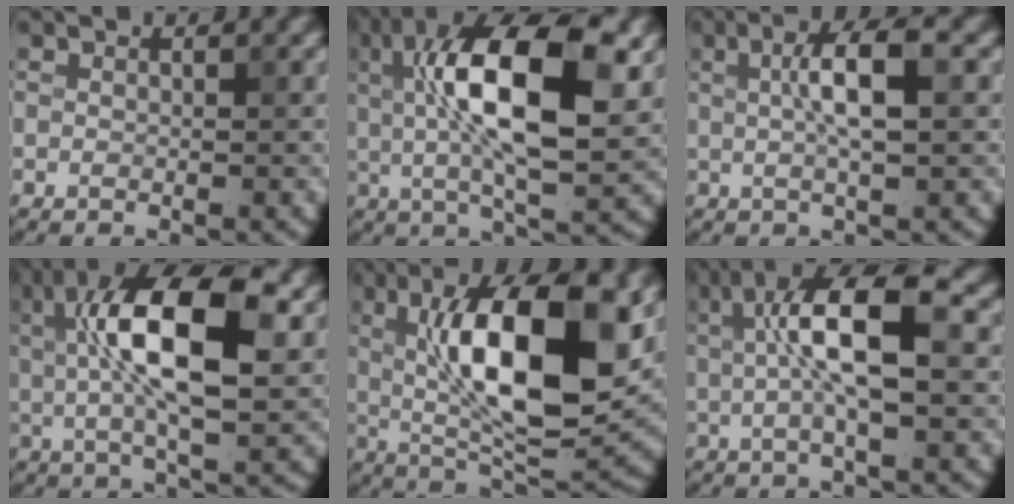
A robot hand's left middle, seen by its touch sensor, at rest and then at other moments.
{"total": 12.2, "force": [2.6, 4.3, 11.1], "torque": [-0.177, 0.012, 0.040]}
{"total": 4.6, "force": [0.9, 1.0, 4.3], "torque": [-0.074, 0.010, 0.011]}
{"total": 11.0, "force": [2.4, 3.9, 10.0], "torque": [-0.164, 0.014, 0.036]}
{"total": 12.8, "force": [1.9, 4.5, 11.8], "torque": [-0.181, 0.004, 0.030]}
{"total": 8.4, "force": [1.4, 2.6, 7.9], "torque": [-0.133, 0.014, 0.016]}